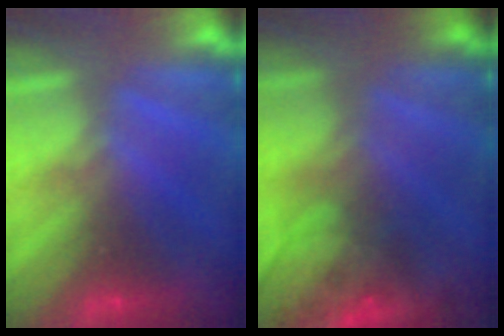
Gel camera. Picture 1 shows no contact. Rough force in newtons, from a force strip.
{"total": 5.6}